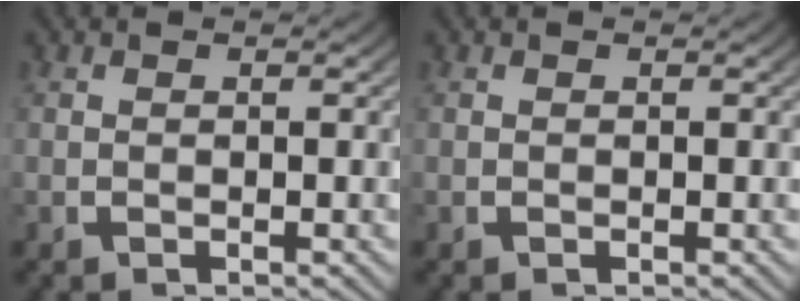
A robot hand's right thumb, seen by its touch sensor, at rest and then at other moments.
{"total": 0.0}